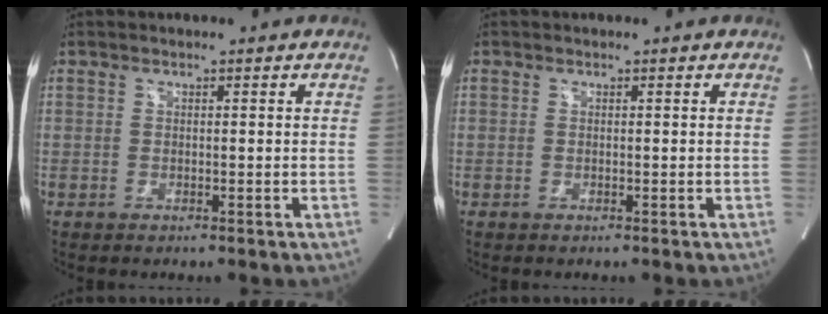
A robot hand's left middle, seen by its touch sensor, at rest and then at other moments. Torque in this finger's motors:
{"motor_torque": [-0.05, -0.49, 0.06, 0.01]}